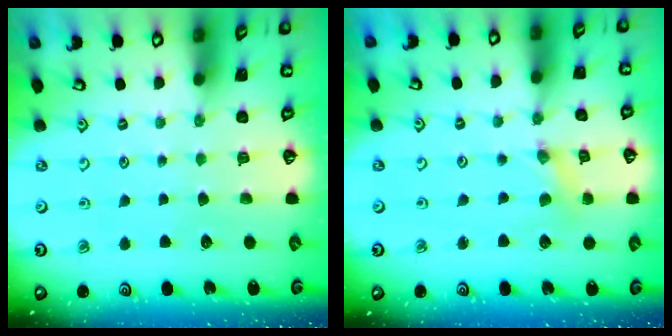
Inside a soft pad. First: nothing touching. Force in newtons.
{"total": 1.5, "press": 1.5, "slide": 0.3}